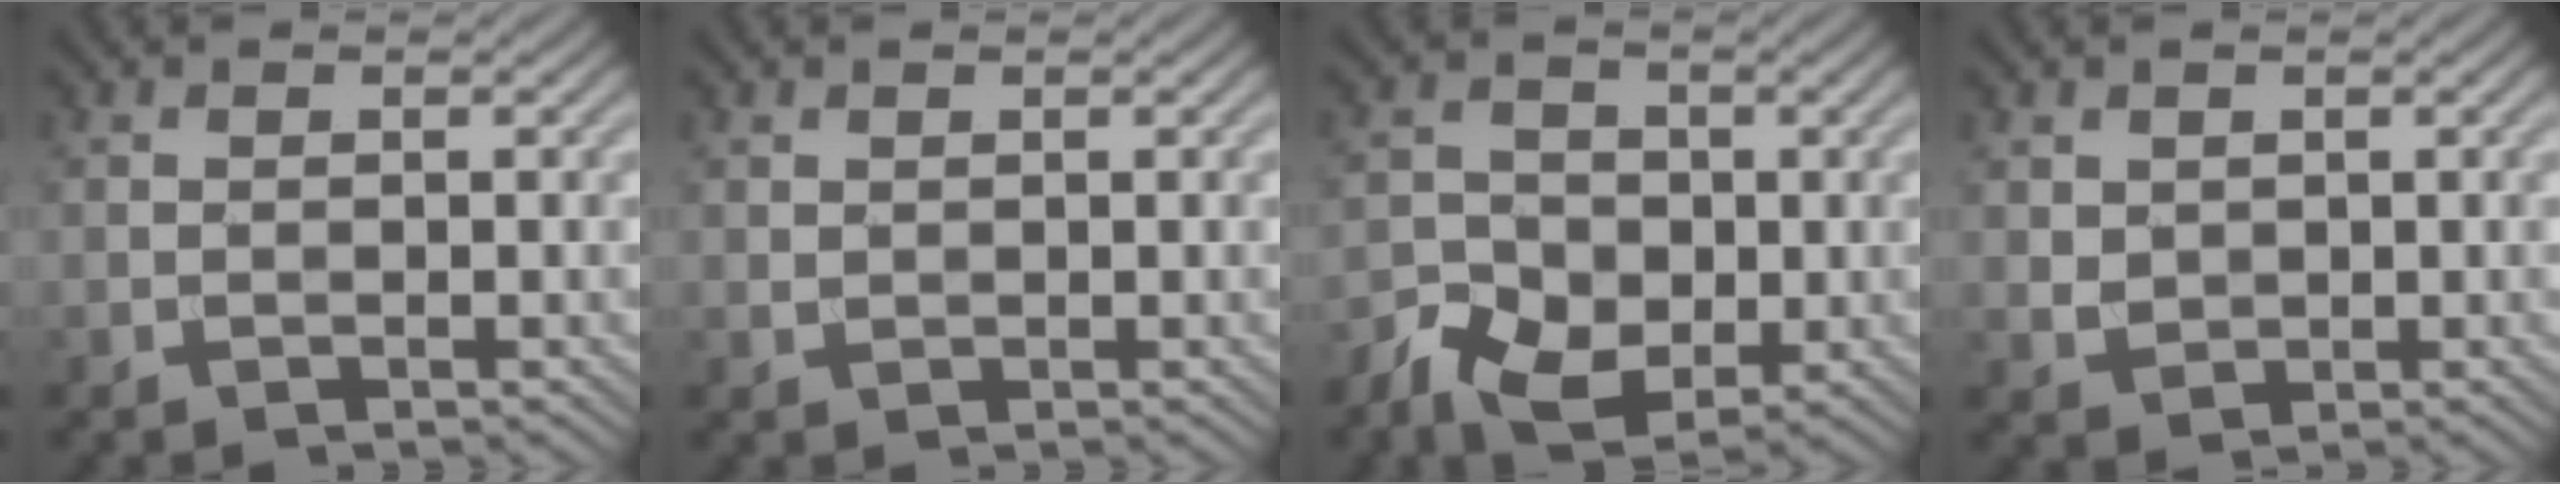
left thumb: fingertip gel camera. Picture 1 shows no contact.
{"total": 0.6, "force": [0.4, 0.4, 0.2], "torque": [-0.007, -0.003, 0.013]}
{"total": 6.1, "force": [-2.5, 4.6, 3.1], "torque": [-0.061, -0.009, -0.049]}
{"total": 2.0, "force": [0.9, 1.6, 0.8], "torque": [-0.024, -0.004, 0.020]}